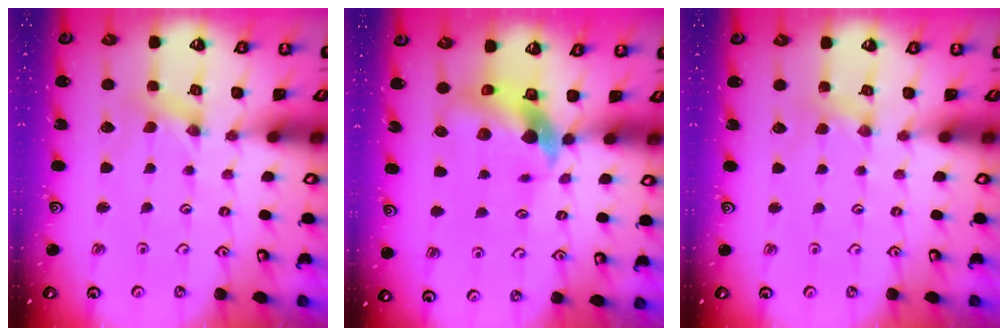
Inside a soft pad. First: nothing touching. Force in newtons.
{"total": 10.1, "press": 10.0, "slide": 1.5}
{"total": 2.4, "press": 2.3, "slide": 0.5}